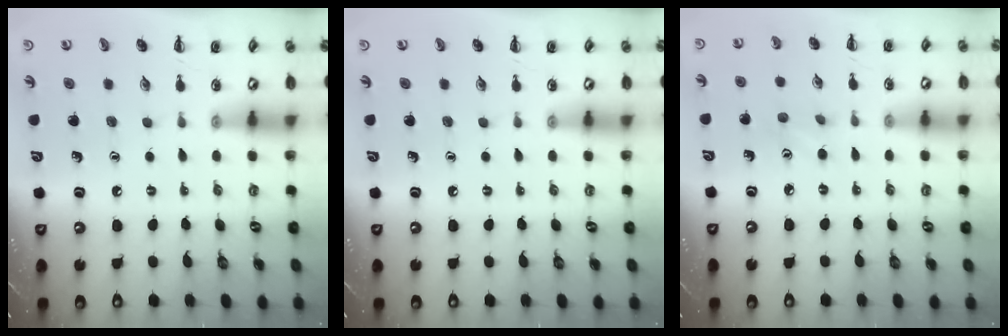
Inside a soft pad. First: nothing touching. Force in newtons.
{"total": 0.0}
{"total": 3.4, "press": 3.3, "slide": 1.0}